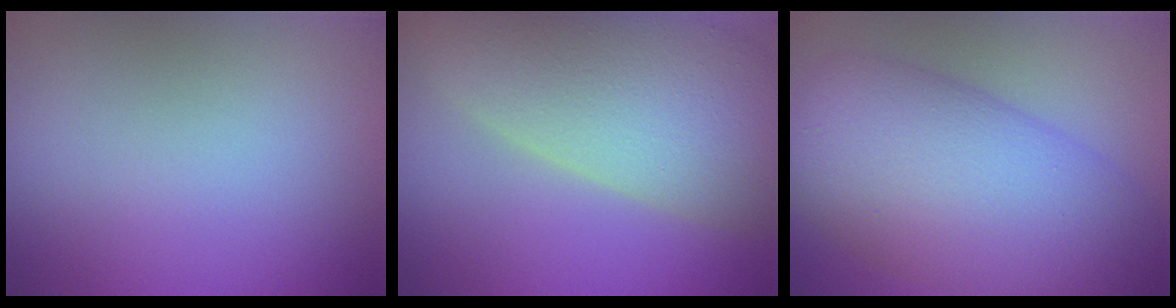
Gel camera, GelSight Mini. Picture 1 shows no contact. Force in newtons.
{"total": 11.8, "press": 11.7, "slide": 1.0}
{"total": 11.5, "press": 11.5, "slide": 0.1}